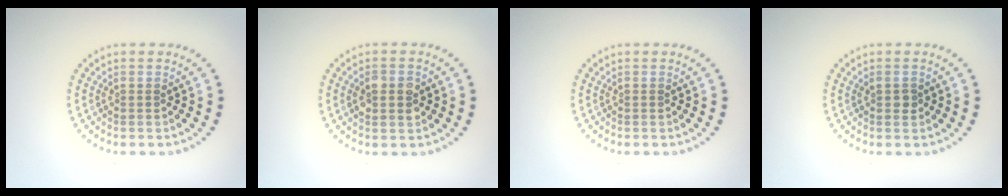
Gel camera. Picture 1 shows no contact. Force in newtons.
{"total": 2.8, "press": 2.8, "slide": 0.3}
{"total": 0.0}
{"total": 1.0, "press": 1.0, "slide": 0.1}